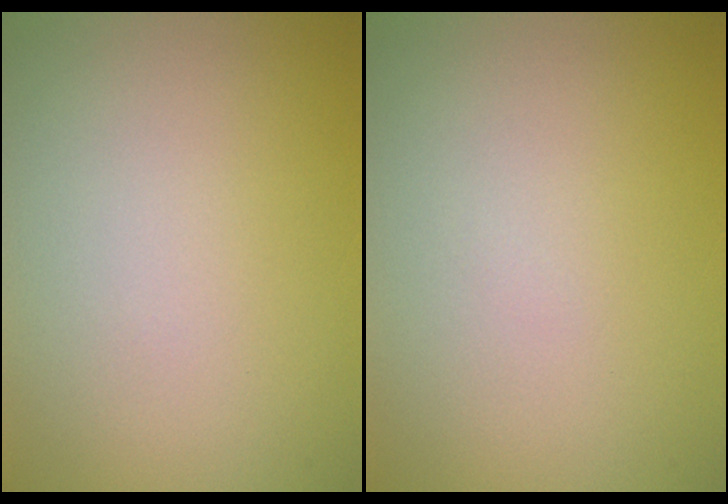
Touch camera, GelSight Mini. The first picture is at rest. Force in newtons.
{"total": 0.0}